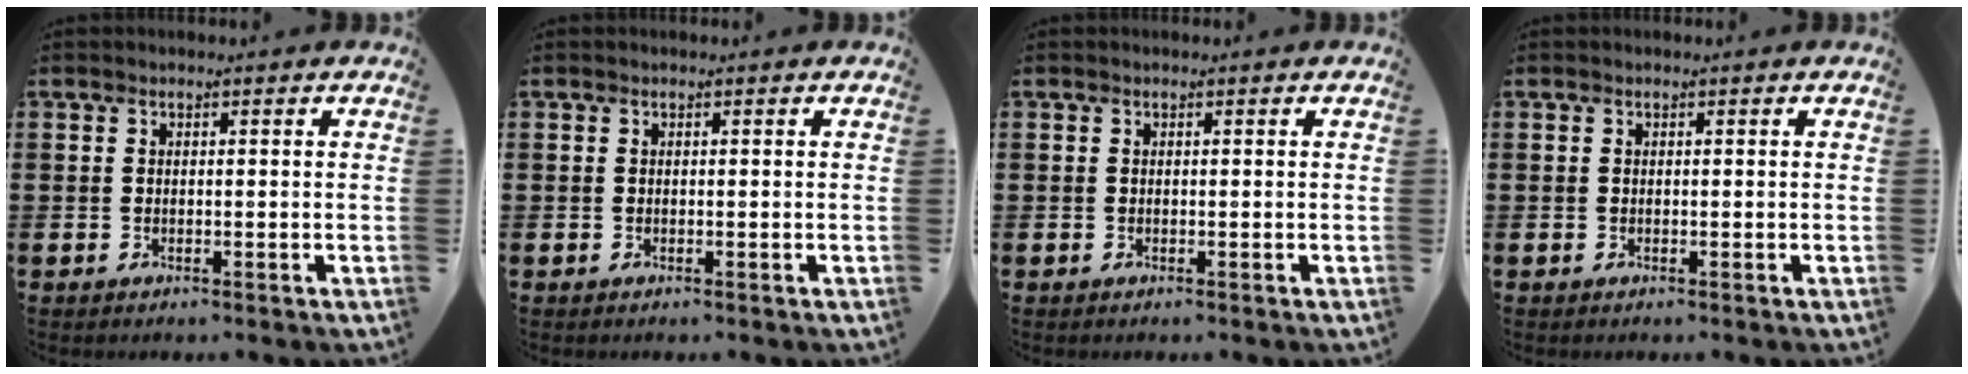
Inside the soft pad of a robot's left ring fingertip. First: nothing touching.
{"total": 0.0}
{"total": 0.0}
{"total": 0.0}